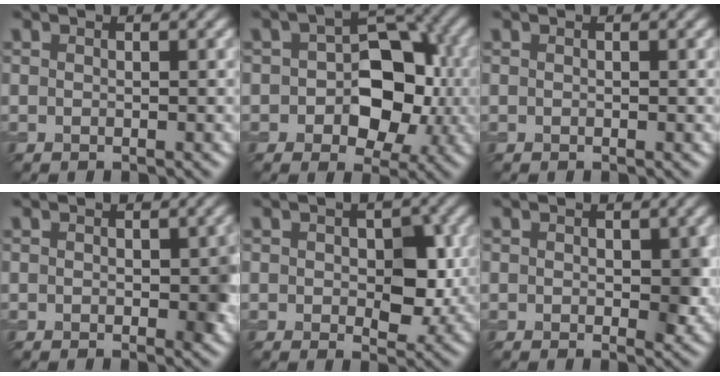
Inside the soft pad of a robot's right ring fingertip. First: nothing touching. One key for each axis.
{"total": 8.2, "fx": -0.8, "fy": 5.4, "fz": 6.1, "tx": -0.070, "ty": 0.008, "tz": -0.017}
{"total": 0.0}
{"total": 2.5, "fx": -0.2, "fy": 1.1, "fz": 2.2, "tx": -0.024, "ty": -0.002, "tz": -0.001}
{"total": 4.6, "fx": 0.1, "fy": 2.6, "fz": 3.8, "tx": -0.055, "ty": -0.004, "tz": 0.006}
{"total": 2.6, "fx": 0.1, "fy": 1.4, "fz": 2.2, "tx": -0.027, "ty": -0.004, "tz": 0.003}